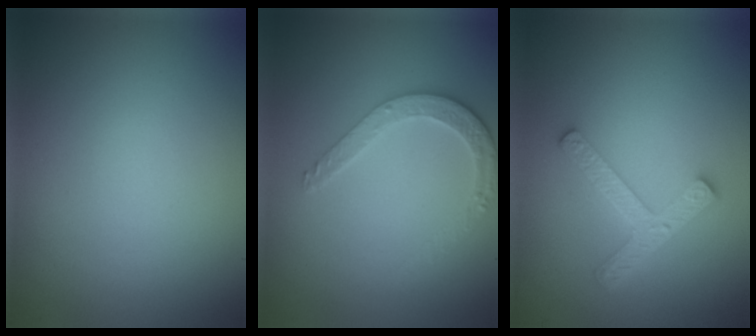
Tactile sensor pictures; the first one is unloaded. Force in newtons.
{"total": 2.7, "press": 2.6, "slide": 0.7}
{"total": 3.9, "press": 3.0, "slide": 2.5}